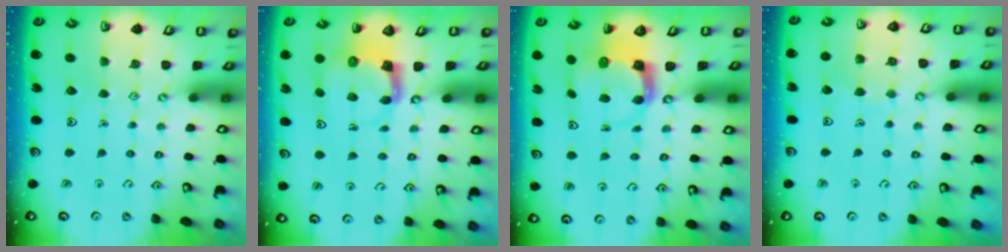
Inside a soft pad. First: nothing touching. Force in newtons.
{"total": 3.8, "press": 3.7, "slide": 0.7}
{"total": 3.8, "press": 3.7, "slide": 0.5}
{"total": 5.3, "press": 5.3, "slide": 0.5}